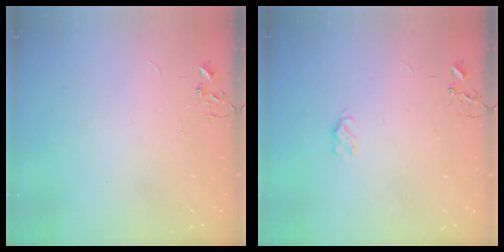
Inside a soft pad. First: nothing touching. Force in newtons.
{"total": 4.5, "press": 4.4, "slide": 0.7}